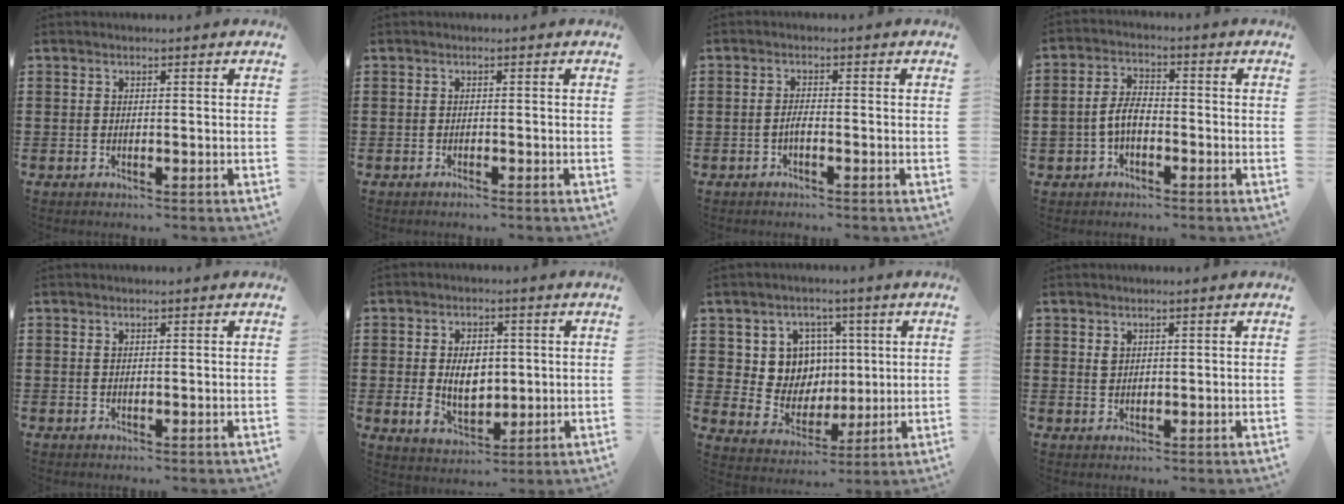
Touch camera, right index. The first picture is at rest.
{"total": 0.7, "force": [-0.7, 0.0, -0.1], "torque": [0.000, 0.000, -0.015]}
{"total": 1.6, "force": [-0.7, 0.3, 1.4], "torque": [-0.028, -0.001, -0.013]}
{"total": 4.3, "force": [-1.4, 2.8, 3.0], "torque": [-0.071, 0.003, -0.031]}
{"total": 0.0}
{"total": 6.4, "force": [0.2, 4.3, 4.7], "torque": [-0.089, 0.004, -0.003]}
{"total": 8.4, "force": [2.5, 7.7, 2.2], "torque": [-0.070, -0.004, 0.050]}
{"total": 1.2, "force": [0.7, 0.9, 0.5], "torque": [-0.011, 0.003, 0.014]}